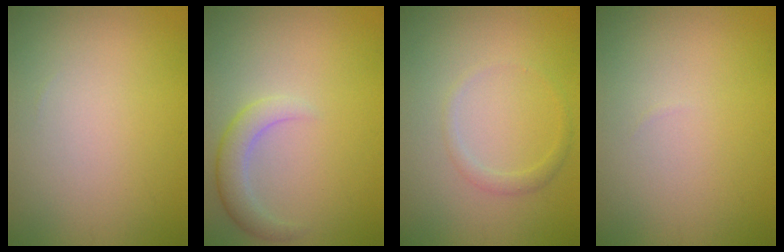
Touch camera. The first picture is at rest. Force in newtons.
{"total": 2.8, "press": 2.8, "slide": 0.1}
{"total": 1.3, "press": 1.3, "slide": 0.0}
{"total": 0.0}